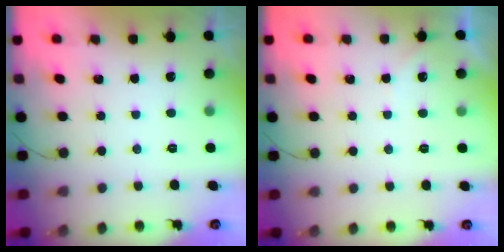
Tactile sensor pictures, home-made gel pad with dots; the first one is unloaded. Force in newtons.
{"total": 2.2, "press": 2.2, "slide": 0.3}